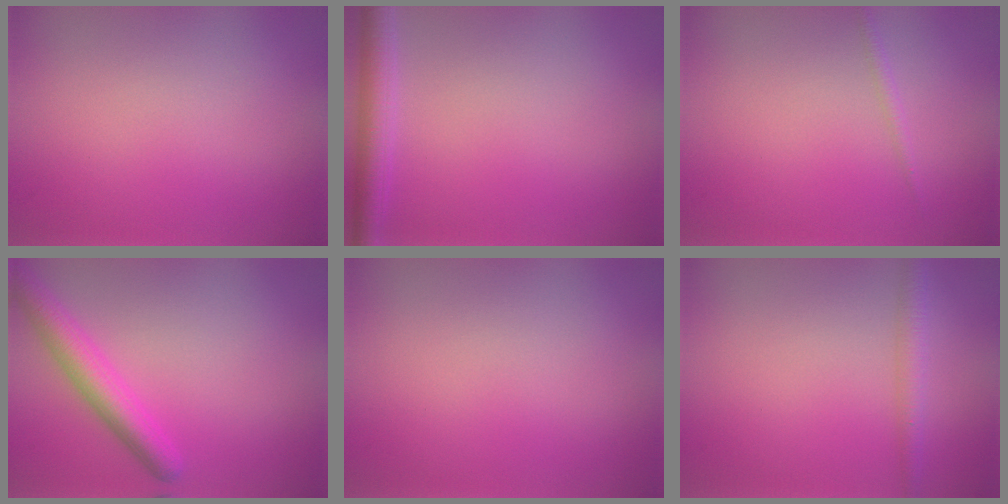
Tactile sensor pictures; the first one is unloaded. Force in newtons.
{"total": 3.0, "press": 3.0, "slide": 0.1}
{"total": 0.7, "press": 0.7, "slide": 0.0}
{"total": 3.8, "press": 3.8, "slide": 0.2}
{"total": 0.0}
{"total": 1.8, "press": 1.8, "slide": 0.1}